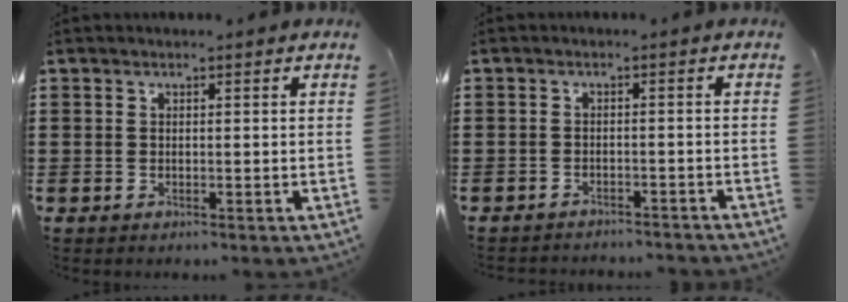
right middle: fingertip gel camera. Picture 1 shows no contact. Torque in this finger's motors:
{"motor_torque": [-0.10, -0.28, -0.15, -0.21]}